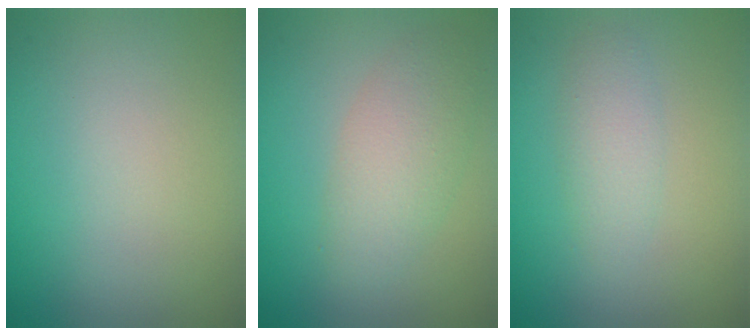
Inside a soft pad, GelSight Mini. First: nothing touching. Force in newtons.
{"total": 3.6, "press": 3.6, "slide": 0.0}
{"total": 2.0, "press": 2.0, "slide": 0.1}